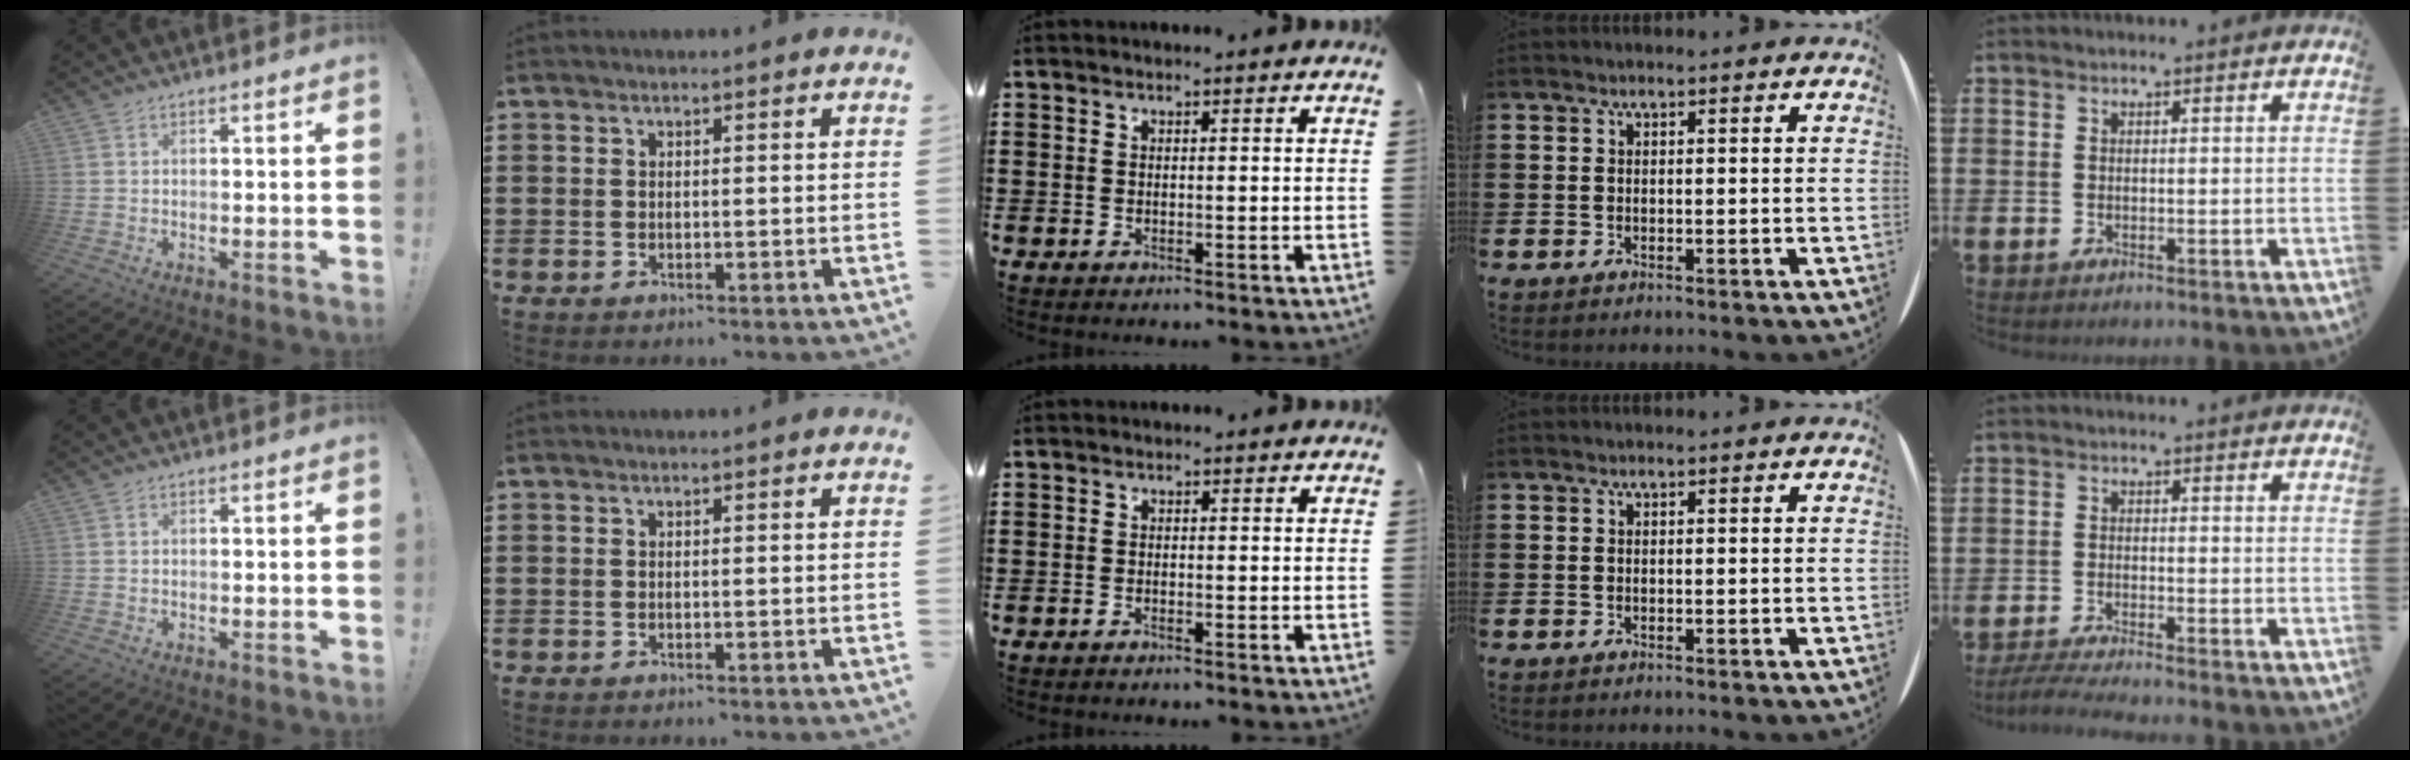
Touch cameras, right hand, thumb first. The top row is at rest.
{"thumb": {"total": 0.6, "force": [0.3, 0.4, 0.2], "torque": [-0.007, 0.003, 0.006]}, "middle": {"total": 0.6, "force": [-0.5, 0.0, 0.3], "torque": [-0.009, -0.004, -0.009]}, "little": {"total": 2.6, "force": [-2.3, -0.1, 1.2], "torque": [-0.018, 0.001, -0.042]}}